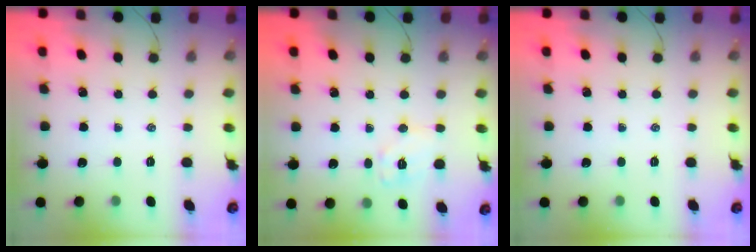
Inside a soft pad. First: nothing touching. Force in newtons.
{"total": 8.0, "press": 8.0, "slide": 0.4}
{"total": 0.0}